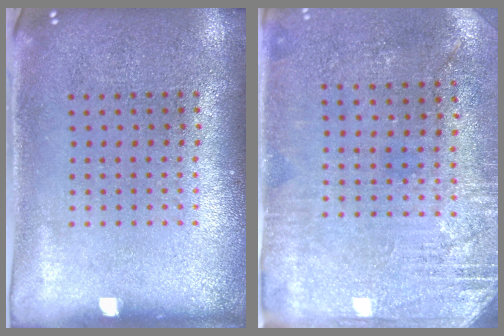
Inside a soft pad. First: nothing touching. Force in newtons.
{"total": 2.8, "press": 2.5, "slide": 1.4}